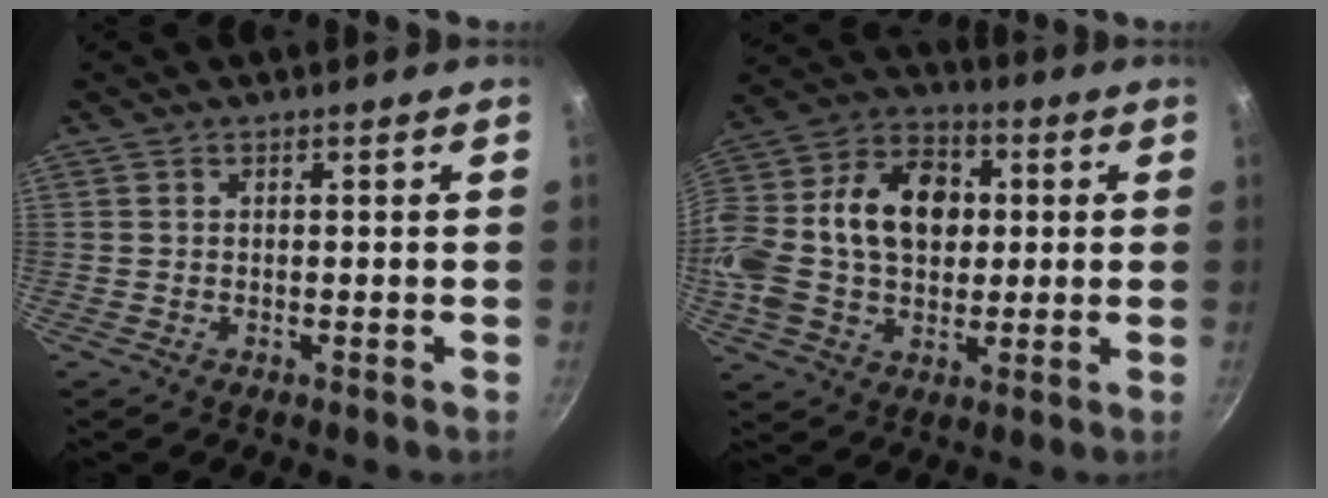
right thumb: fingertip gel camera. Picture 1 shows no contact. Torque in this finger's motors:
{"motor_torque": [2.13, 2.88, 1.17, -0.69, 0.21]}